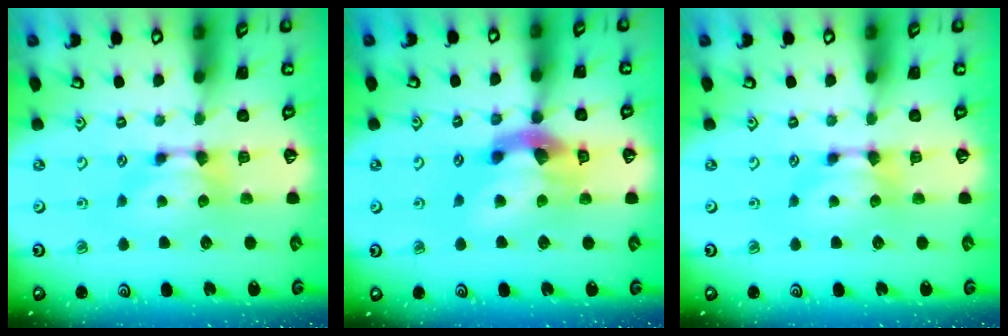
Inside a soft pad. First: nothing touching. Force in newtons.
{"total": 7.7, "press": 7.3, "slide": 2.4}
{"total": 0.0}